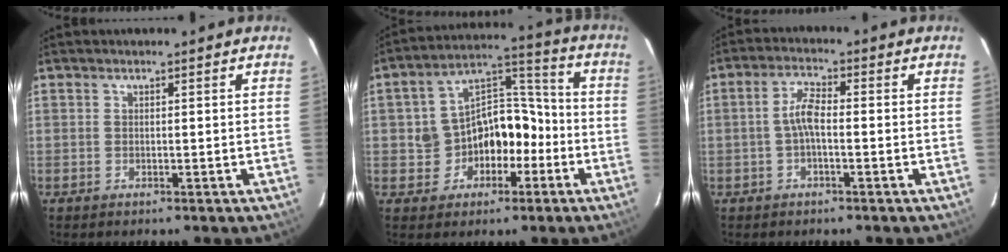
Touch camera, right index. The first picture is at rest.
{"total": 11.2, "force": [-3.8, 9.0, 5.4], "torque": [-0.107, 0.056, -0.045]}
{"total": 3.9, "force": [-0.9, 1.1, 3.7], "torque": [-0.078, 0.013, -0.019]}